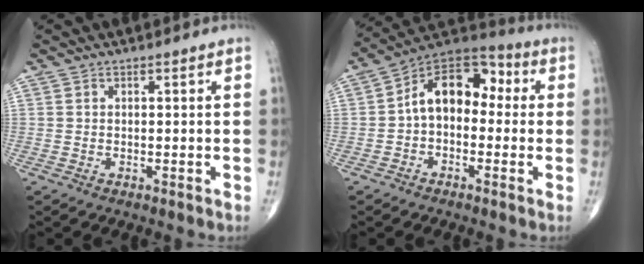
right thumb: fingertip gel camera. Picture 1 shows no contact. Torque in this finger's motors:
{"motor_torque": [1.87, 2.07, 1.24, -0.07, 0.06]}